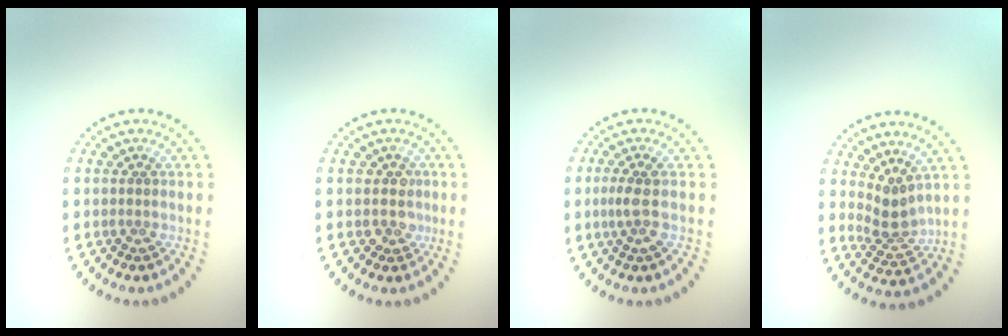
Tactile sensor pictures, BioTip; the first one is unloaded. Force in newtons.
{"total": 1.7, "press": 1.5, "slide": 0.8}
{"total": 1.8, "press": 1.4, "slide": 1.1}
{"total": 2.5, "press": 1.8, "slide": 1.8}